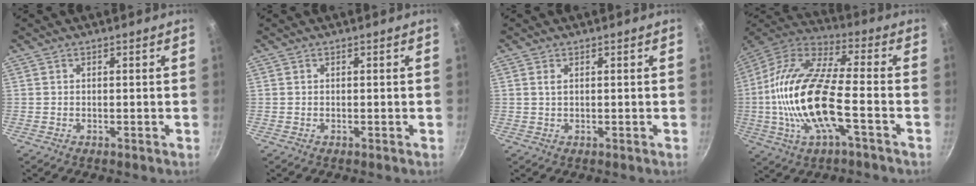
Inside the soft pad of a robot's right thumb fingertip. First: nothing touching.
{"total": 0.0}
{"total": 1.1, "force": [0.4, 0.5, 0.9], "torque": [-0.017, 0.001, 0.008]}
{"total": 20.3, "force": [-4.0, 7.4, 18.5], "torque": [-0.368, 0.033, -0.090]}